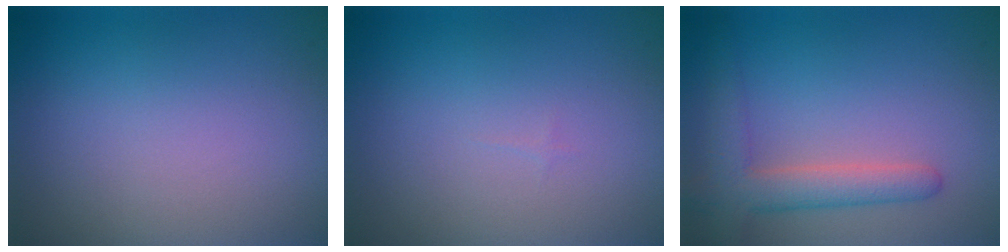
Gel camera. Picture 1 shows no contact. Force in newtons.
{"total": 0.0}
{"total": 4.1, "press": 4.1, "slide": 0.3}